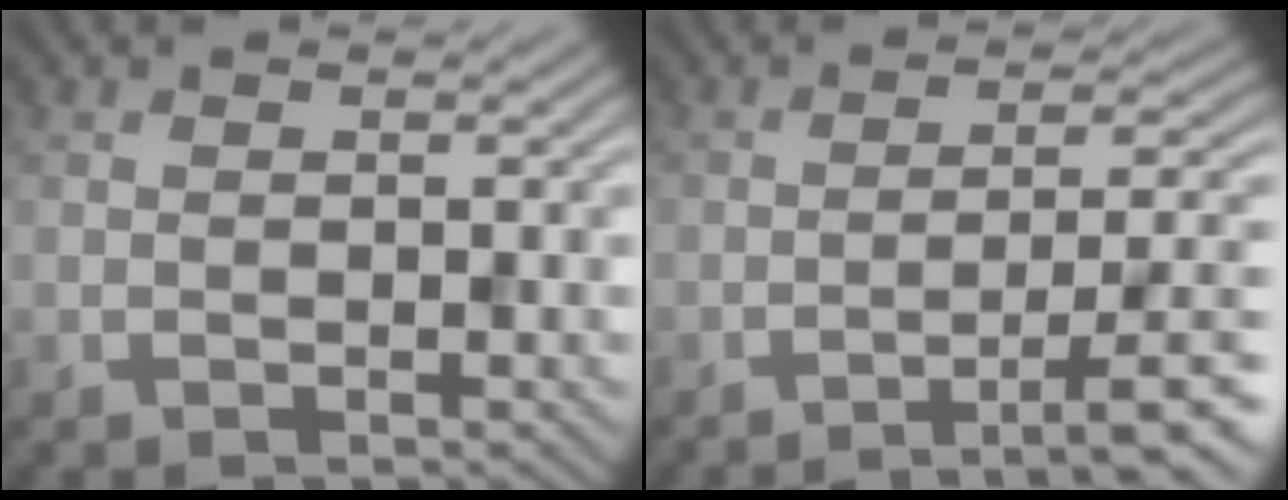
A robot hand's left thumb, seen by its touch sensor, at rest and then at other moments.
{"total": 8.0, "force": [-4.7, 1.3, 6.4], "torque": [-0.096, 0.010, -0.070]}